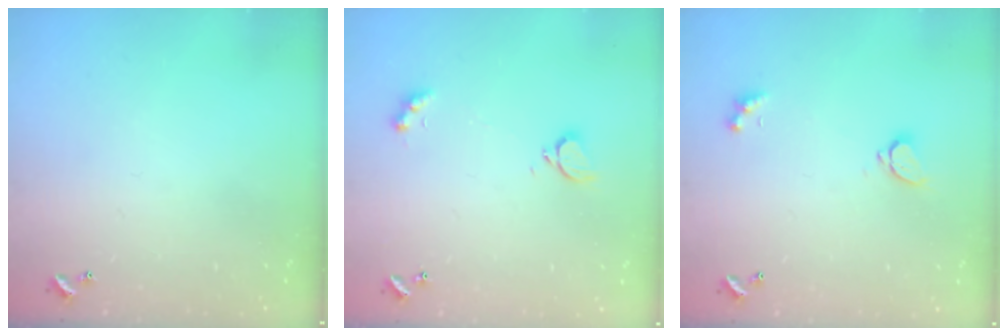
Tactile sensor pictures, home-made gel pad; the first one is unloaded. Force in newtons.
{"total": 2.9, "press": 2.9, "slide": 0.6}
{"total": 1.6, "press": 1.6, "slide": 0.5}